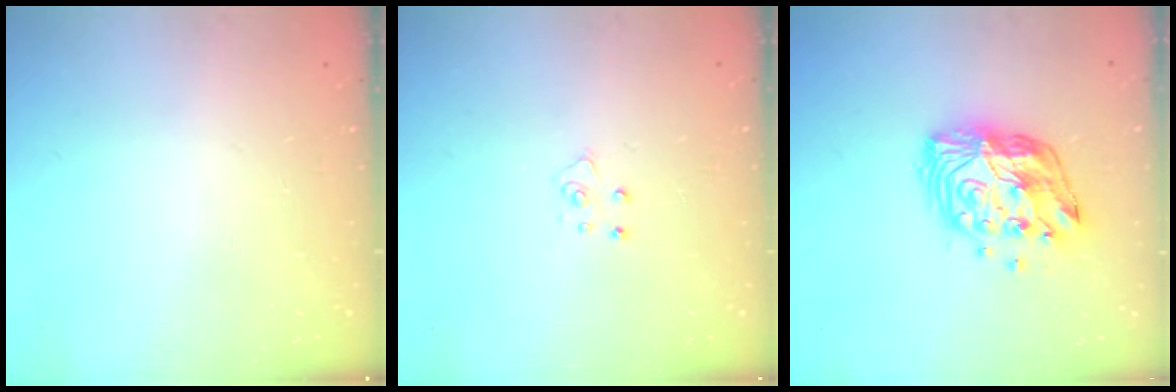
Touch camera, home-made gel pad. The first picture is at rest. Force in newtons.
{"total": 4.0, "press": 4.0, "slide": 0.3}
{"total": 12.9, "press": 12.9, "slide": 0.9}